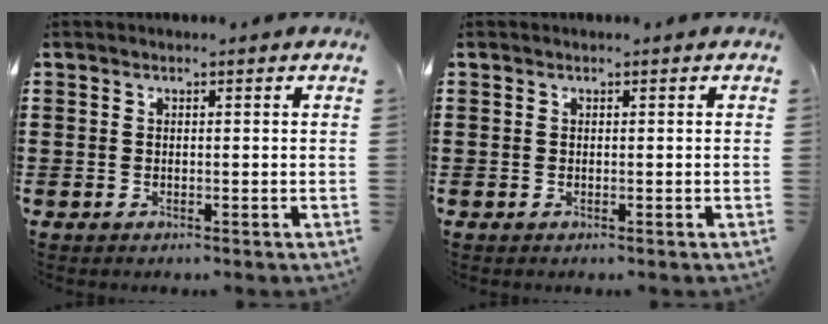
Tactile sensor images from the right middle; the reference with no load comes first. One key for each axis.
{"total": 0.0}